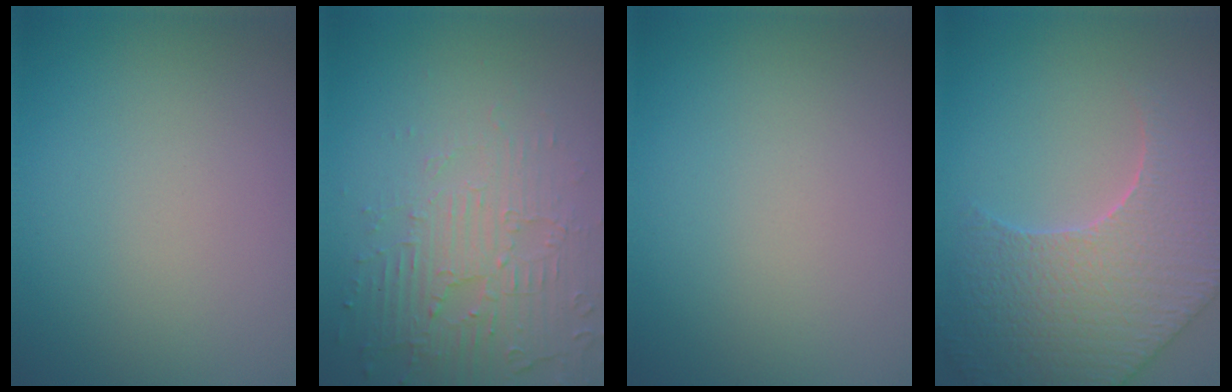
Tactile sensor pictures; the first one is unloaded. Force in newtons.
{"total": 5.5, "press": 3.7, "slide": 4.1}
{"total": 0.0}
{"total": 7.7, "press": 6.1, "slide": 4.6}